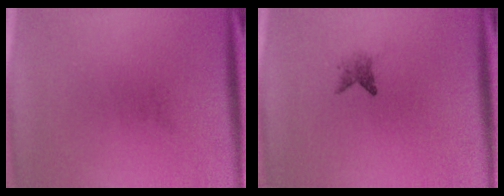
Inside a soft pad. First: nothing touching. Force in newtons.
{"total": 1.6}